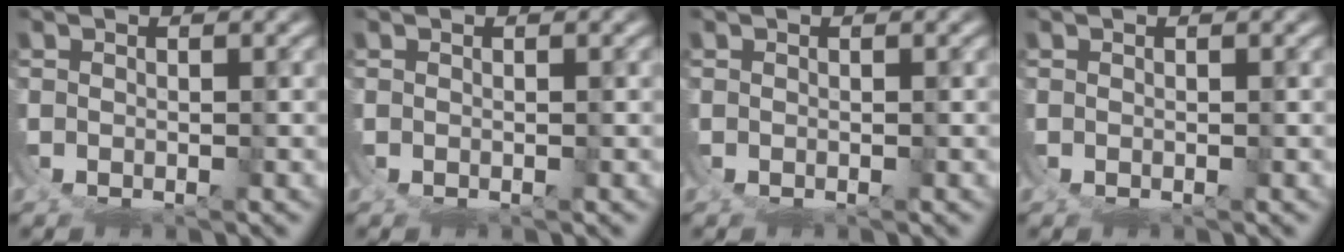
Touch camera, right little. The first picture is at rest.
{"total": 0.0}
{"total": 0.0}
{"total": 0.0}